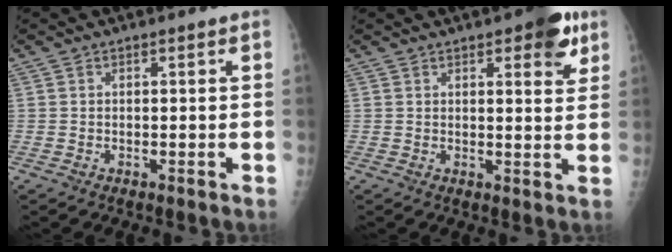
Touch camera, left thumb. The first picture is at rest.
{"total": 7.8, "force": [4.1, 2.8, 6.0], "torque": [-0.053, -0.014, 0.047]}